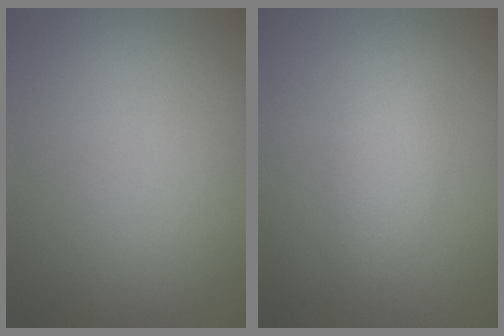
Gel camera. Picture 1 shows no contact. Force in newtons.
{"total": 2.5, "press": 2.5, "slide": 0.1}